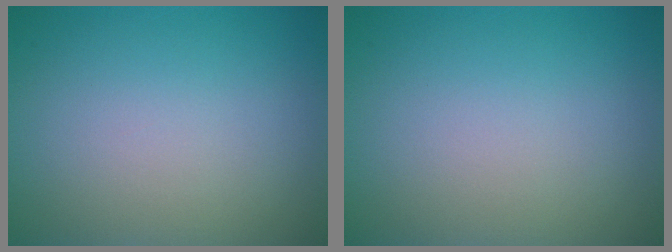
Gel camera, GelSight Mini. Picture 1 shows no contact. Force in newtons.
{"total": 0.0}